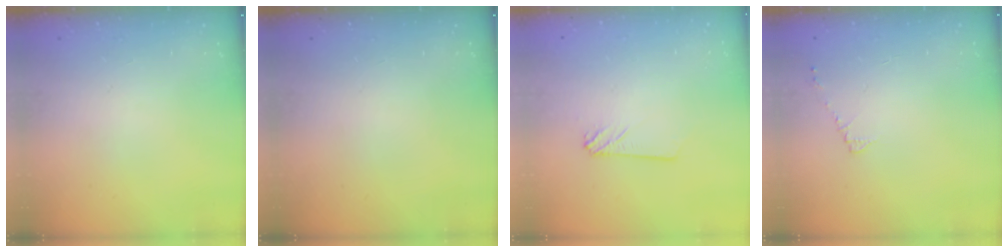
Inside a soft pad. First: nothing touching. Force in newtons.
{"total": 0.0}
{"total": 2.4, "press": 2.4, "slide": 0.3}
{"total": 4.3, "press": 4.3, "slide": 0.6}